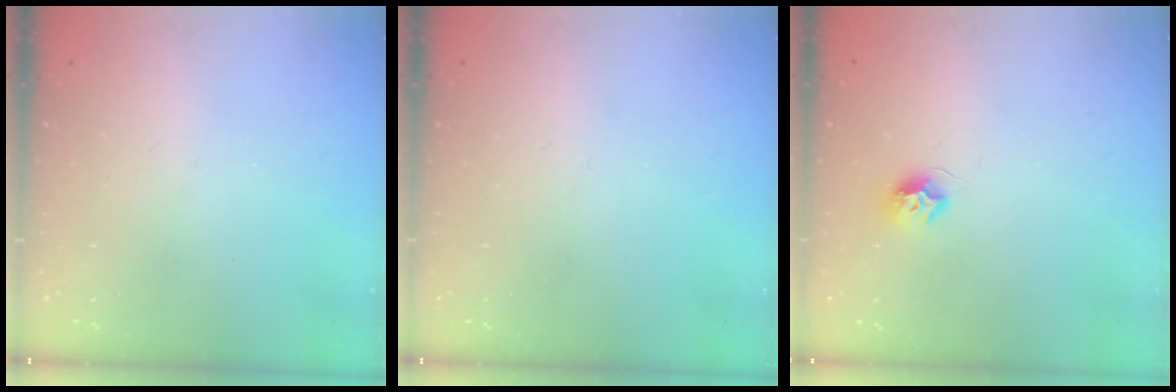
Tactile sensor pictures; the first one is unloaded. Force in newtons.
{"total": 0.0}
{"total": 7.3, "press": 7.3, "slide": 0.4}